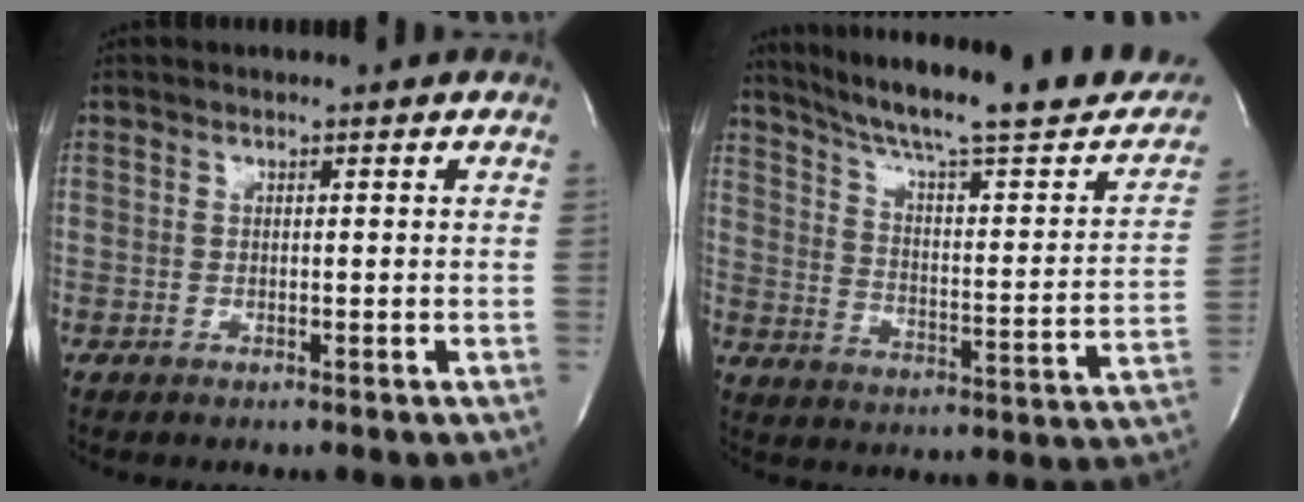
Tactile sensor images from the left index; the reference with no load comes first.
{"total": 25.7, "force": [21.5, 3.3, 13.6], "torque": [-0.208, -0.033, 0.285]}